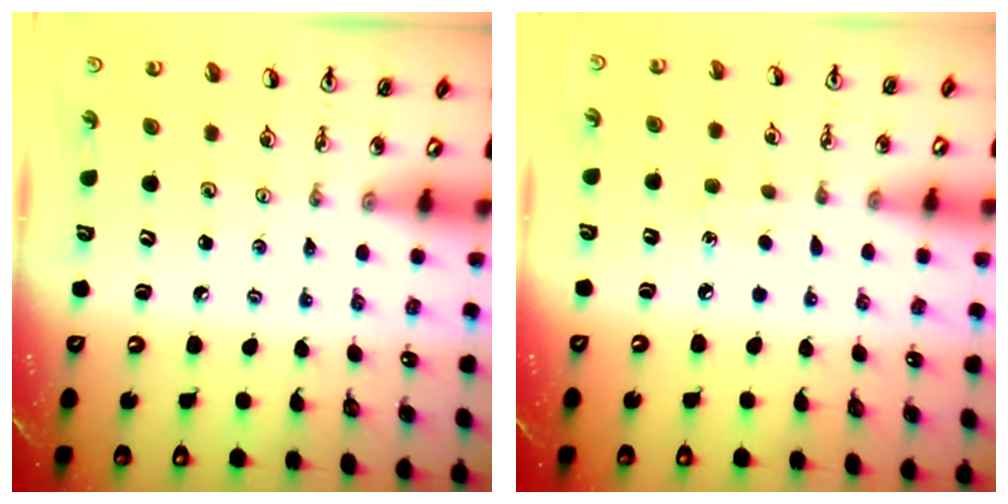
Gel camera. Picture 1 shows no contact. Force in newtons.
{"total": 5.1, "press": 5.1, "slide": 0.6}